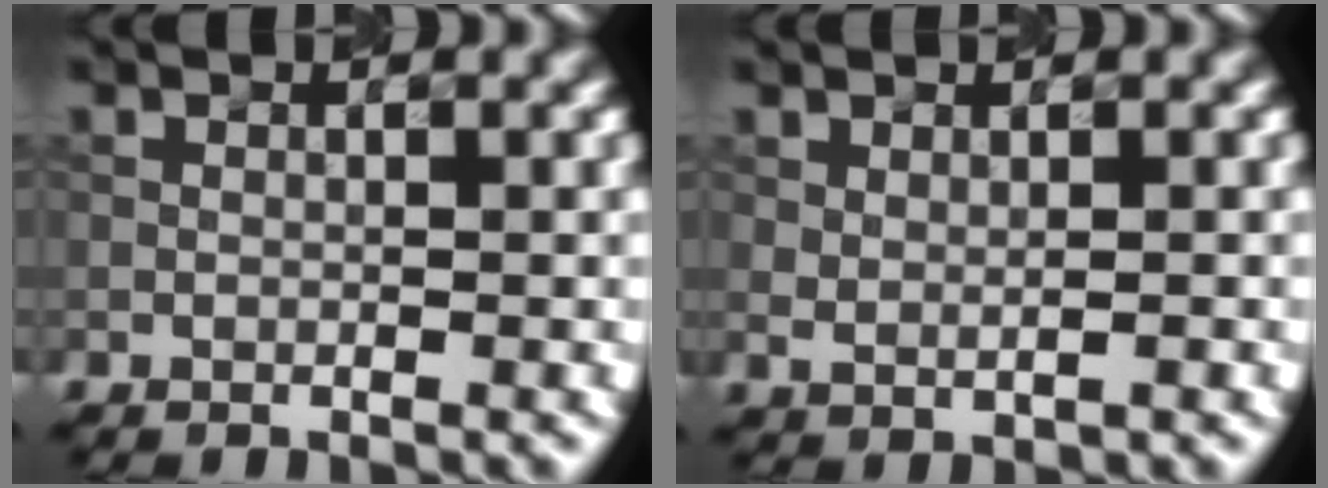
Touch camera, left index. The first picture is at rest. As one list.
[{"total": 1.2, "force": [0.5, 0.6, 0.8], "torque": [-0.016, -0.005, 0.016]}]